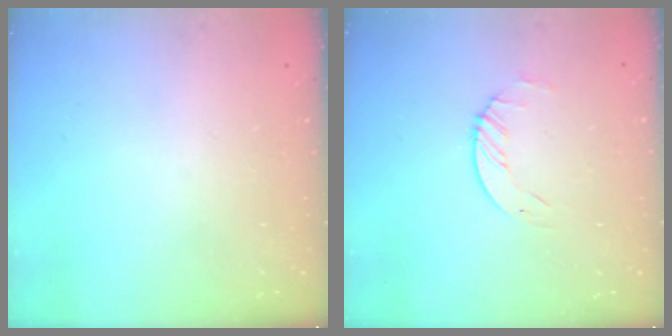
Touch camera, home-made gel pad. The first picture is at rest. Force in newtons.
{"total": 1.7, "press": 1.7, "slide": 0.2}